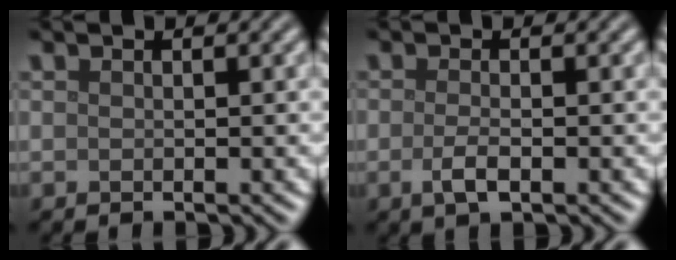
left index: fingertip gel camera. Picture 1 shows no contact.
{"total": 1.9, "force": [-0.6, 0.7, 1.7], "torque": [-0.037, -0.003, -0.015]}